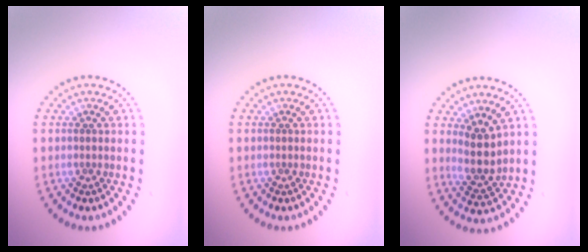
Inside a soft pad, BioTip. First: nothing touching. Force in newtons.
{"total": 0.0}
{"total": 2.7, "press": 2.3, "slide": 1.5}